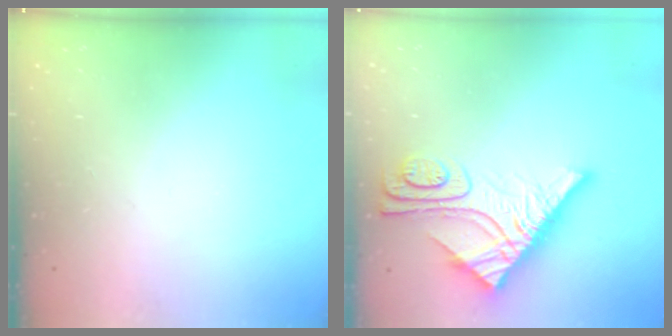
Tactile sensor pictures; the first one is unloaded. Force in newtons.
{"total": 12.6, "press": 12.5, "slide": 1.2}